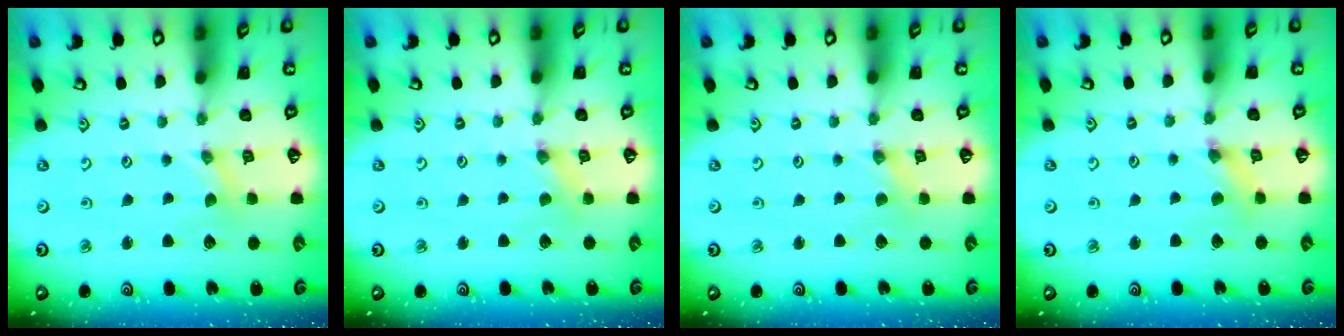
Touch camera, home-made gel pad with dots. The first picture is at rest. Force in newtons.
{"total": 1.0, "press": 1.0, "slide": 0.2}
{"total": 0.8, "press": 0.8, "slide": 0.1}
{"total": 2.5, "press": 2.5, "slide": 0.4}